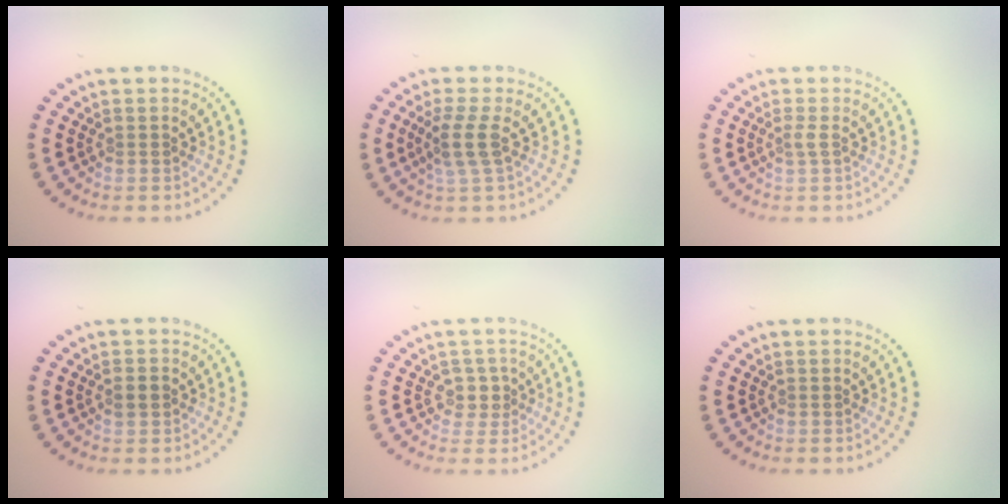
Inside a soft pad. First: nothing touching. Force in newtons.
{"total": 2.7, "press": 2.1, "slide": 1.7}
{"total": 0.8, "press": 0.6, "slide": 0.6}
{"total": 1.2, "press": 1.2, "slide": 0.0}
{"total": 1.7, "press": 1.4, "slide": 1.0}
{"total": 0.0}